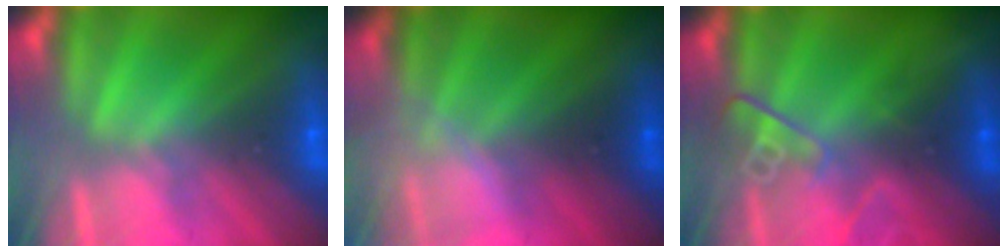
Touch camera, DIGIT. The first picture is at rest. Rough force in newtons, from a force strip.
{"total": 2.6}
{"total": 2.5}